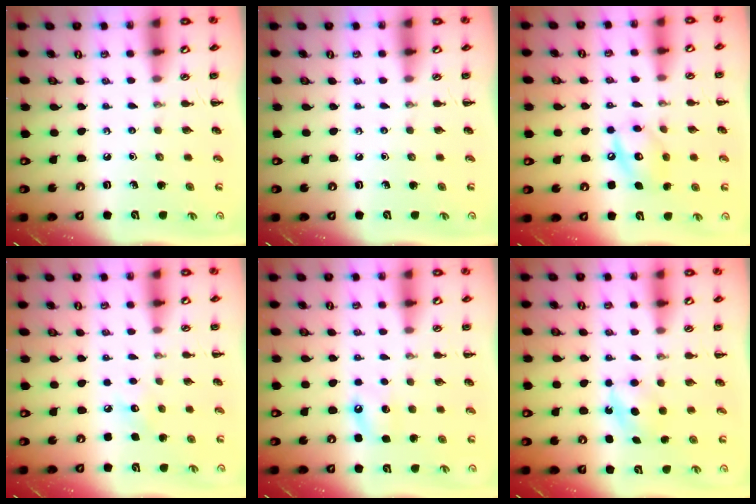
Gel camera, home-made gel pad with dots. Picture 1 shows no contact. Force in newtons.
{"total": 0.0}
{"total": 10.4, "press": 10.3, "slide": 1.5}
{"total": 5.5, "press": 5.4, "slide": 1.4}
{"total": 5.6, "press": 5.3, "slide": 1.8}
{"total": 5.0, "press": 4.8, "slide": 1.4}